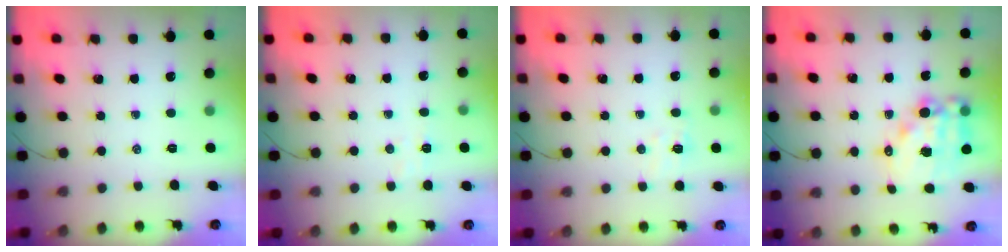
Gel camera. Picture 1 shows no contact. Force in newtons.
{"total": 3.0, "press": 2.9, "slide": 0.8}
{"total": 5.8, "press": 5.7, "slide": 0.9}
{"total": 14.2, "press": 13.8, "slide": 3.4}